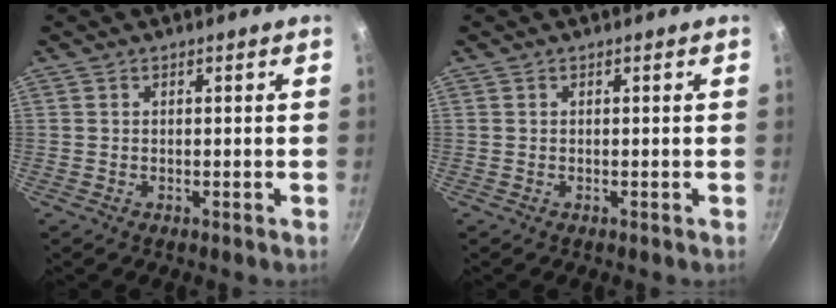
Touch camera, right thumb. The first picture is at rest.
{"total": 0.0}